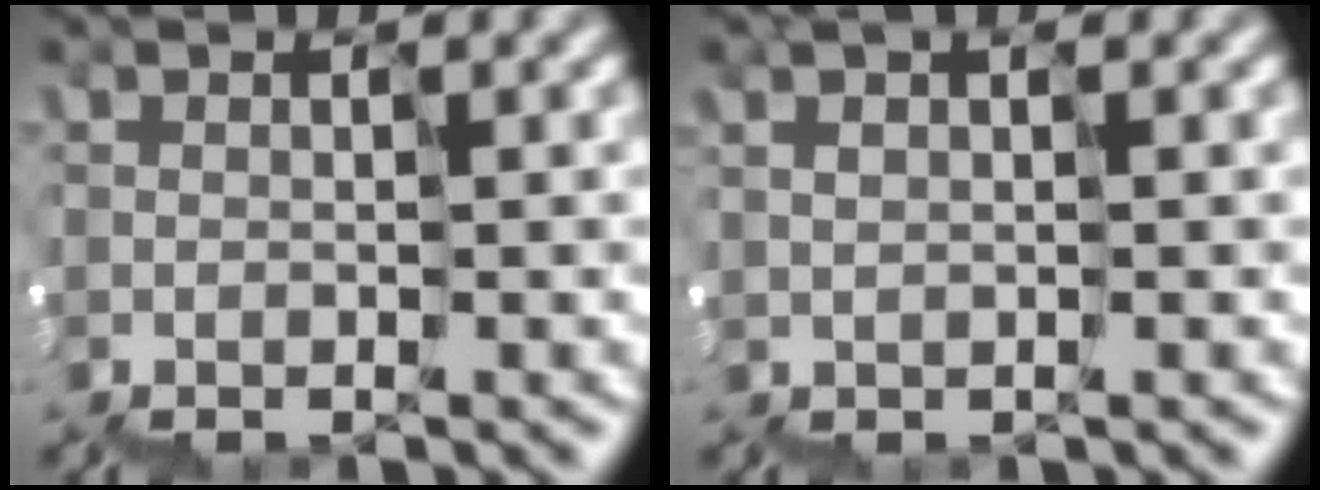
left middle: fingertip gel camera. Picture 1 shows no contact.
{"total": 1.2, "force": [0.9, 0.3, 0.7], "torque": [-0.014, 0.020, 0.021]}